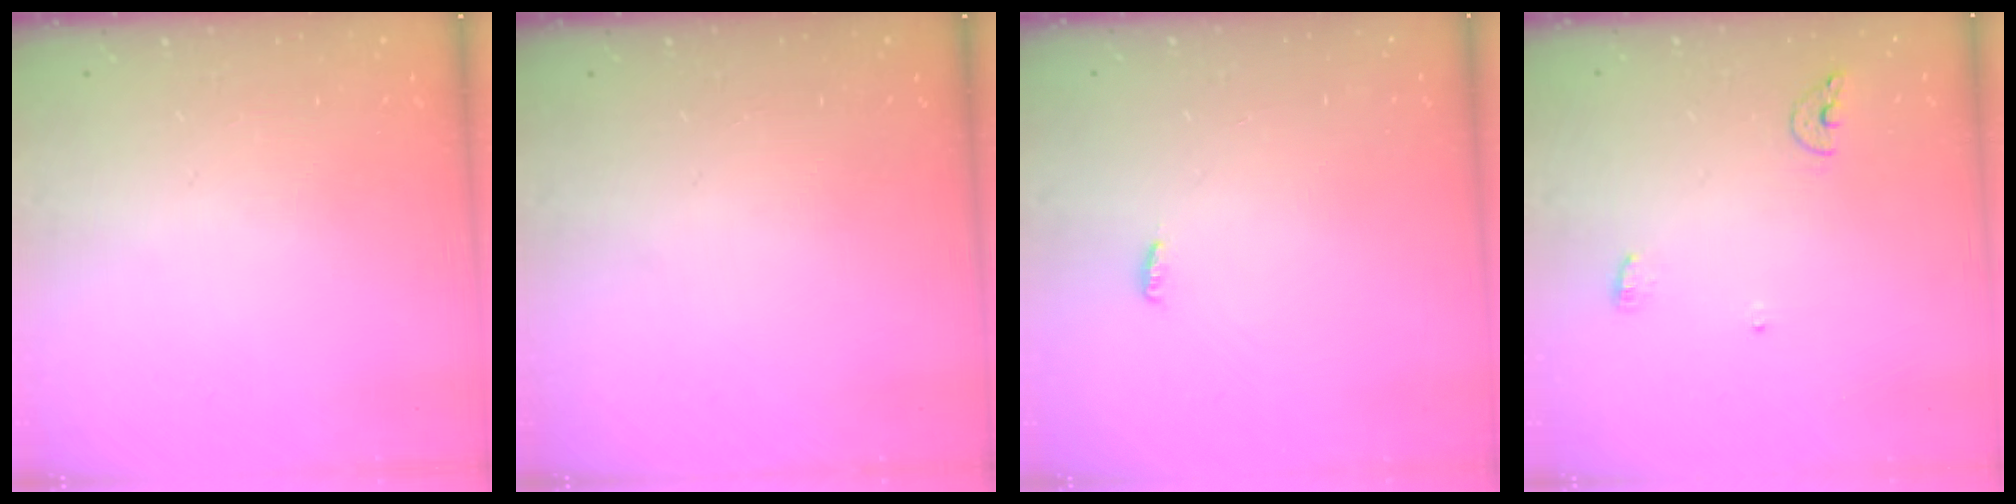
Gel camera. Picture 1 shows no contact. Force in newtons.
{"total": 0.0}
{"total": 3.1, "press": 2.7, "slide": 1.5}
{"total": 6.2, "press": 6.1, "slide": 1.1}